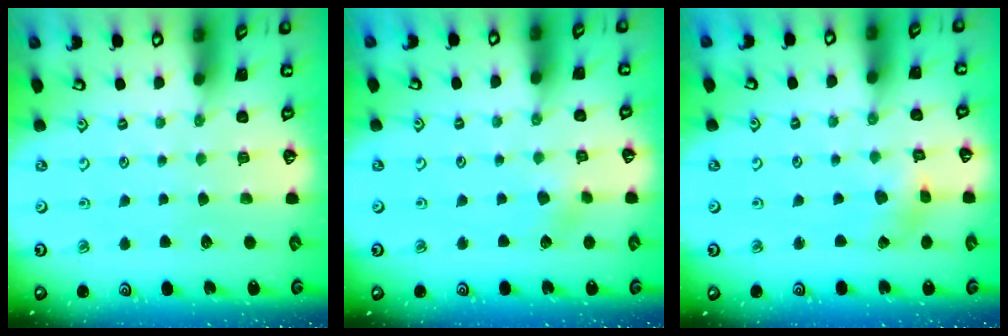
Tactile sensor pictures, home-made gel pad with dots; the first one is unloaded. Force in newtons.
{"total": 2.5, "press": 2.5, "slide": 0.3}
{"total": 2.6, "press": 2.6, "slide": 0.5}